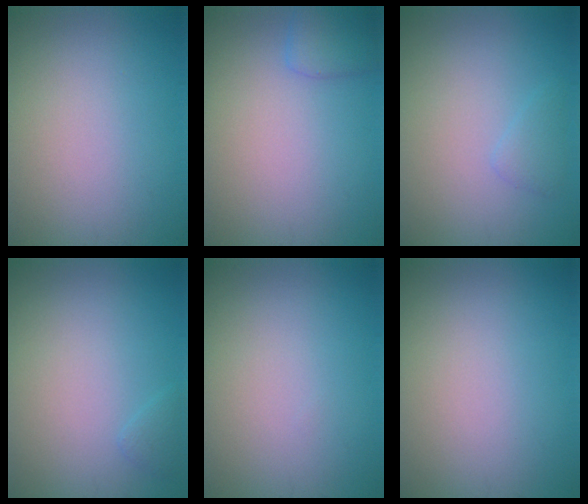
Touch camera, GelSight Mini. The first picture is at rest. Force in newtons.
{"total": 1.7, "press": 1.7, "slide": 0.1}
{"total": 1.1, "press": 1.1, "slide": 0.1}
{"total": 0.7, "press": 0.7, "slide": 0.1}
{"total": 0.0}
{"total": 0.0}